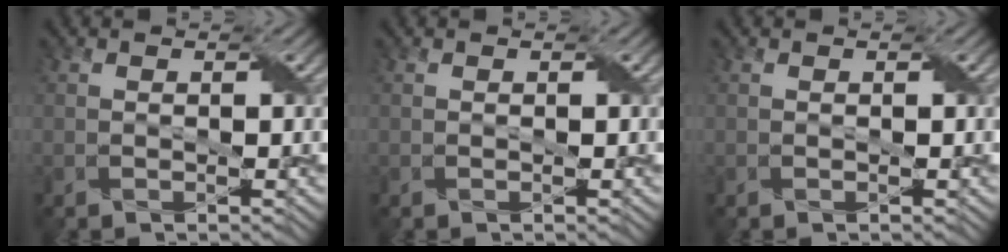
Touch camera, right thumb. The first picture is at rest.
{"total": 0.0}
{"total": 0.0}